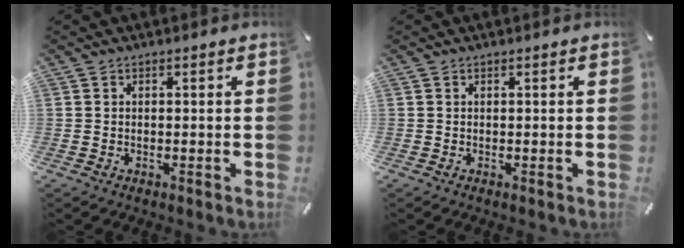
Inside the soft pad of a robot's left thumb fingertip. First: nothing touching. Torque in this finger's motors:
{"motor_torque": [0.00, 0.00, 0.00, 0.00, 0.00]}